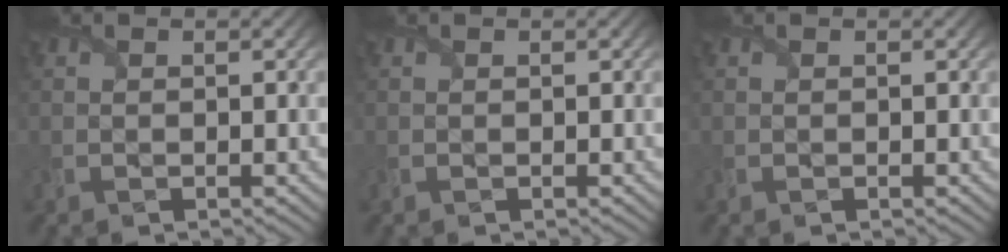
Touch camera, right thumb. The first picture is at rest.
{"total": 0.0}
{"total": 0.0}